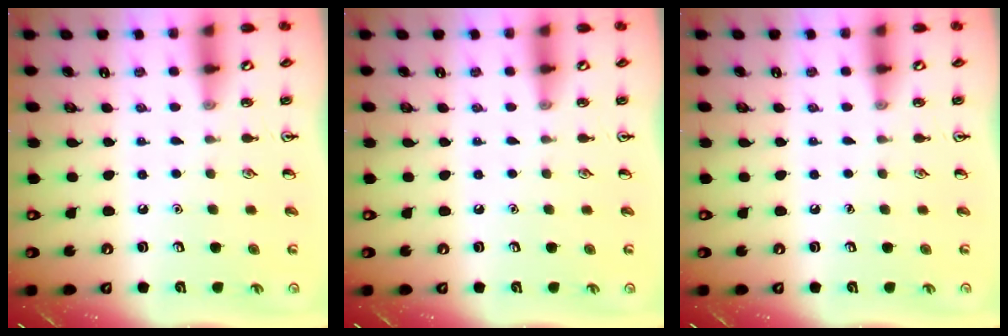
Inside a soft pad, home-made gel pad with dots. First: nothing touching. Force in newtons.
{"total": 0.0}
{"total": 0.0}